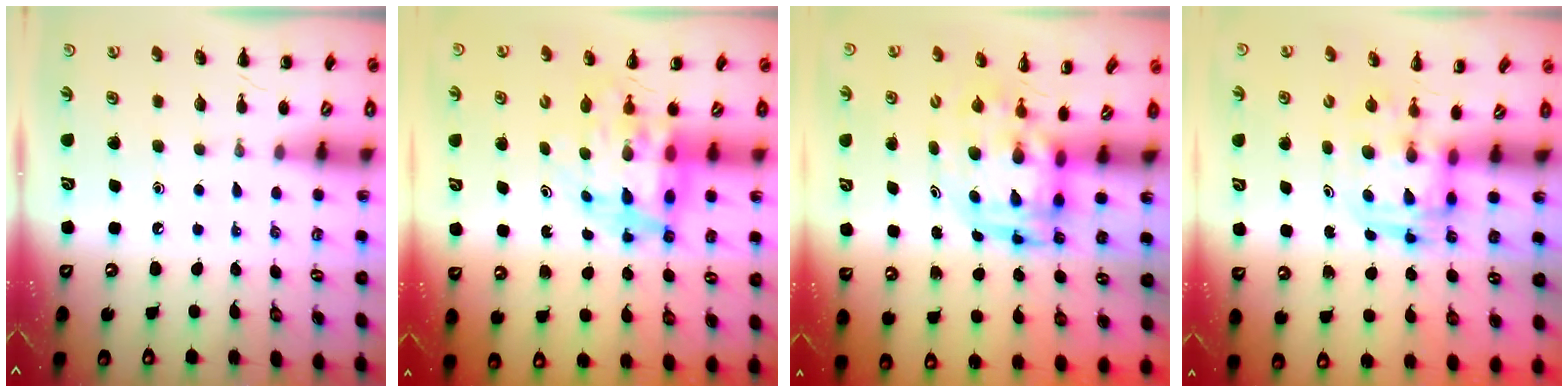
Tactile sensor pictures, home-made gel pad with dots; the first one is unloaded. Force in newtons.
{"total": 7.9, "press": 7.8, "slide": 1.7}
{"total": 3.9, "press": 3.8, "slide": 0.8}
{"total": 3.4, "press": 3.3, "slide": 0.7}